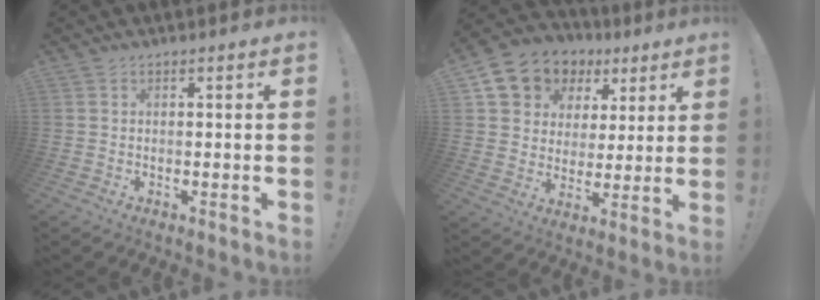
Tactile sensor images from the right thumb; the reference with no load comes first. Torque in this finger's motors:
{"motor_torque": [0.77, 1.36, 0.15, 0.11, 0.09]}